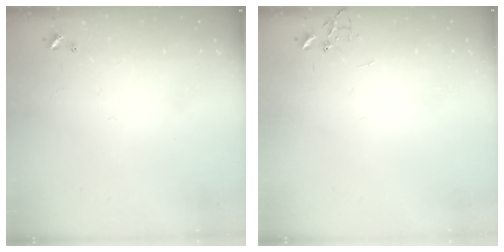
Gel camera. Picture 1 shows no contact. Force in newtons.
{"total": 0.0}